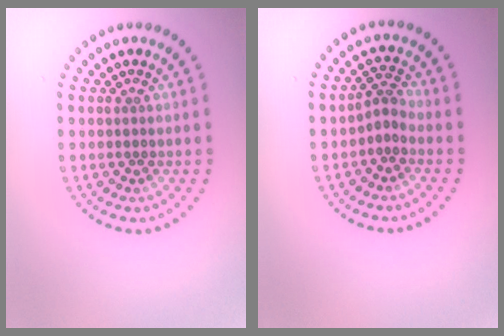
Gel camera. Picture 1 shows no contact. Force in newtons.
{"total": 1.8, "press": 1.3, "slide": 1.3}